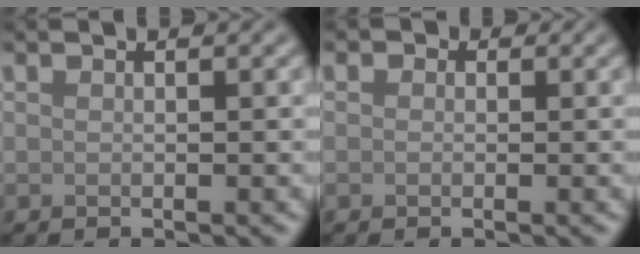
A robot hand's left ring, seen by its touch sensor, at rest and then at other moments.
{"total": 1.1, "force": [0.3, 1.0, 0.3], "torque": [0.001, -0.001, -0.006]}